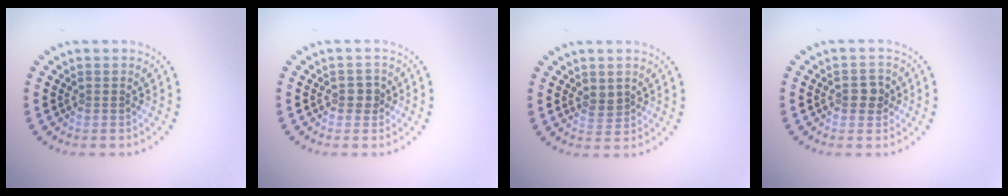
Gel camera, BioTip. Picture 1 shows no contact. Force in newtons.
{"total": 1.4, "press": 1.3, "slide": 0.3}
{"total": 1.5, "press": 1.4, "slide": 0.6}
{"total": 1.9, "press": 1.8, "slide": 0.3}